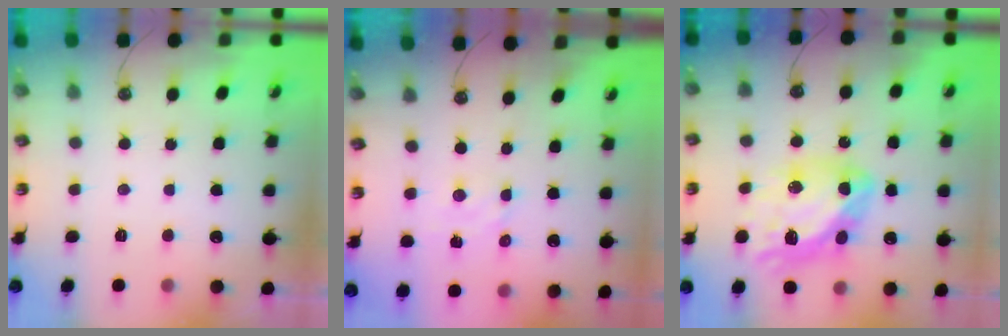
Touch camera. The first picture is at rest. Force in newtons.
{"total": 2.7, "press": 2.7, "slide": 0.4}
{"total": 17.2, "press": 17.1, "slide": 1.7}